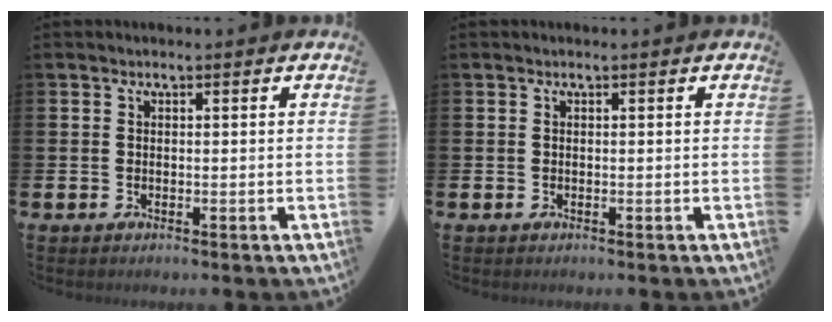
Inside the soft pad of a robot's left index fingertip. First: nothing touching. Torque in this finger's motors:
{"motor_torque": [-0.03, -0.03, 0.00, 0.00]}